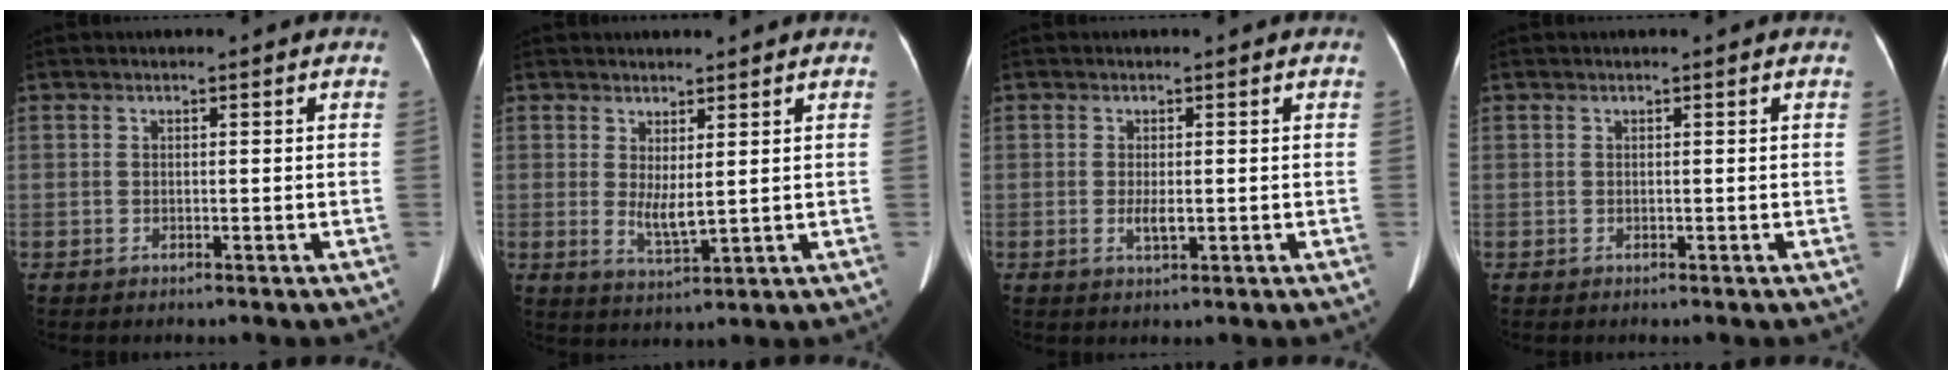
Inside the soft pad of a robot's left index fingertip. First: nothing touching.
{"total": 3.8, "force": [0.9, 0.7, 3.6], "torque": [-0.072, -0.011, 0.027]}
{"total": 1.9, "force": [-0.1, 0.5, 1.8], "torque": [-0.035, -0.003, 0.000]}
{"total": 0.0}